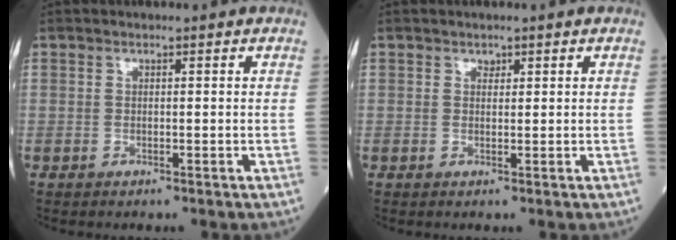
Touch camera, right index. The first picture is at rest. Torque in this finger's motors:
{"motor_torque": [-0.06, 0.00, -0.03, -0.01]}